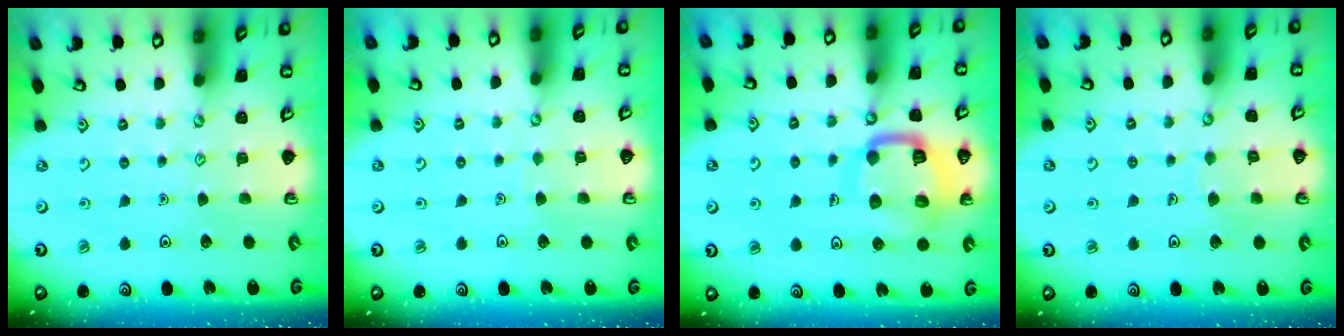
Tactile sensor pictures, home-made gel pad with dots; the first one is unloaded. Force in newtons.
{"total": 1.5, "press": 1.5, "slide": 0.2}
{"total": 15.4, "press": 15.3, "slide": 1.6}
{"total": 5.0, "press": 5.0, "slide": 0.5}